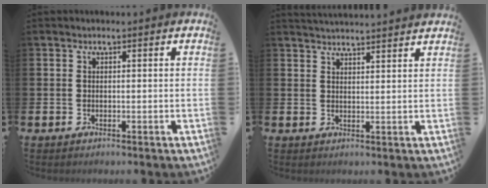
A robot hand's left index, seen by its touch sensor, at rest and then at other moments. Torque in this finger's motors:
{"motor_torque": [0.78, -1.36, 0.15, 0.02]}